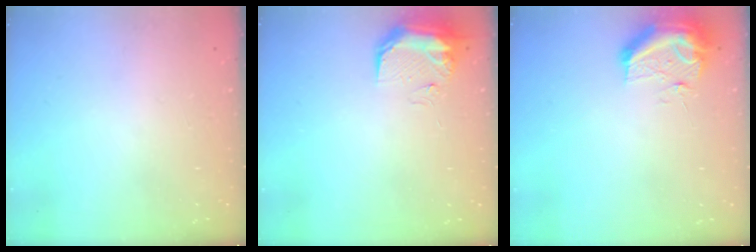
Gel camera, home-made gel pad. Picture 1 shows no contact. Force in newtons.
{"total": 16.9, "press": 11.4, "slide": 12.5}
{"total": 10.3, "press": 10.3, "slide": 0.6}